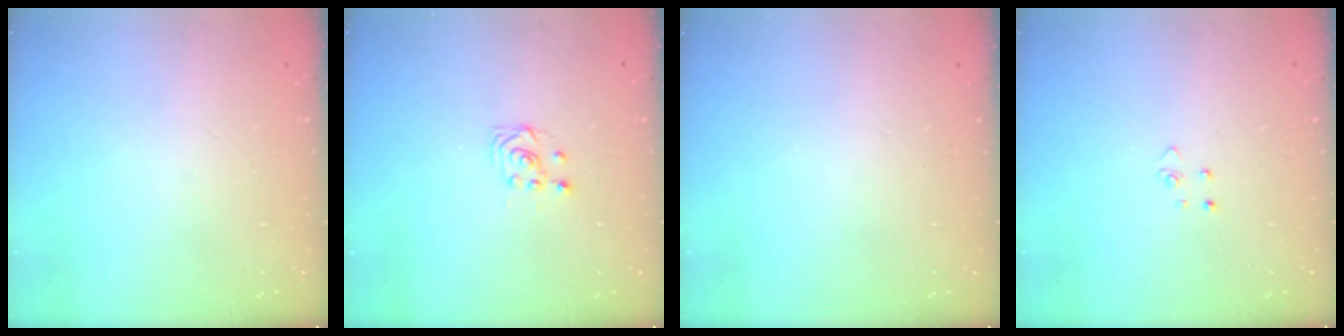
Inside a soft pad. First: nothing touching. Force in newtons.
{"total": 2.7, "press": 2.4, "slide": 1.3}
{"total": 0.0}
{"total": 2.8, "press": 2.8, "slide": 0.3}